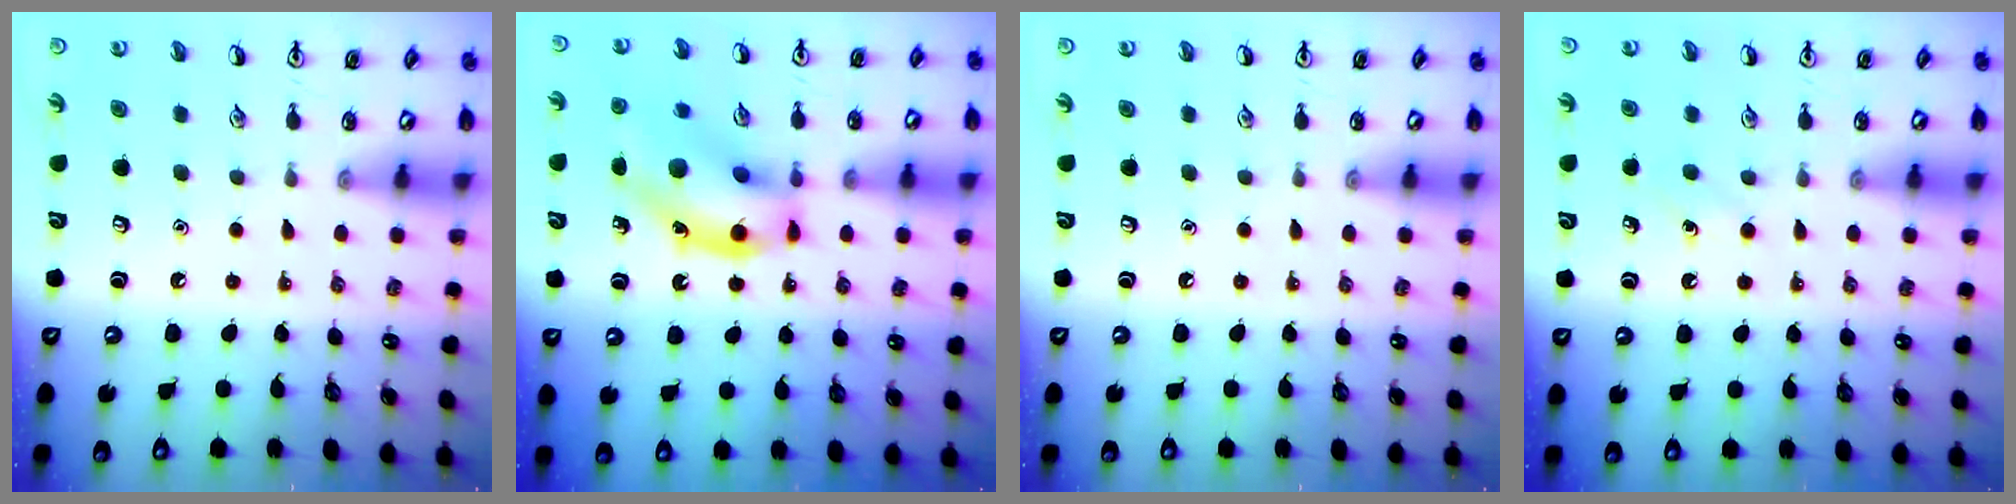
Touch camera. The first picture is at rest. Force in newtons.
{"total": 15.9, "press": 15.7, "slide": 2.3}
{"total": 0.0}
{"total": 3.2, "press": 2.9, "slide": 1.1}